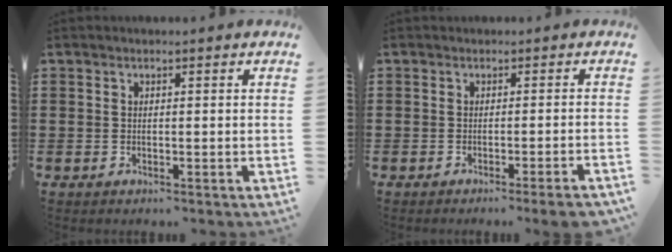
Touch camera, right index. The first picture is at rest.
{"total": 1.7, "force": [-1.3, -0.3, 1.1], "torque": [-0.019, -0.001, -0.024]}